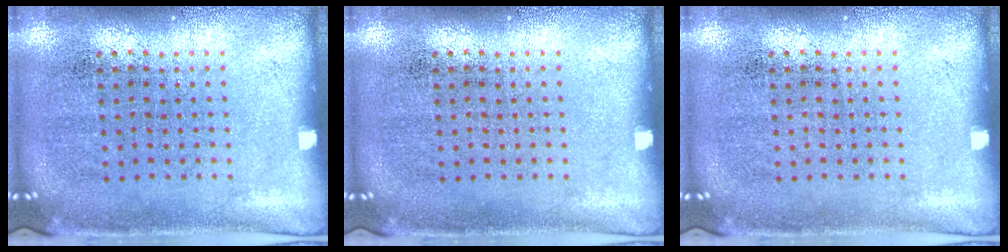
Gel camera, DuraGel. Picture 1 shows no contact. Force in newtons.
{"total": 0.0}
{"total": 0.0}